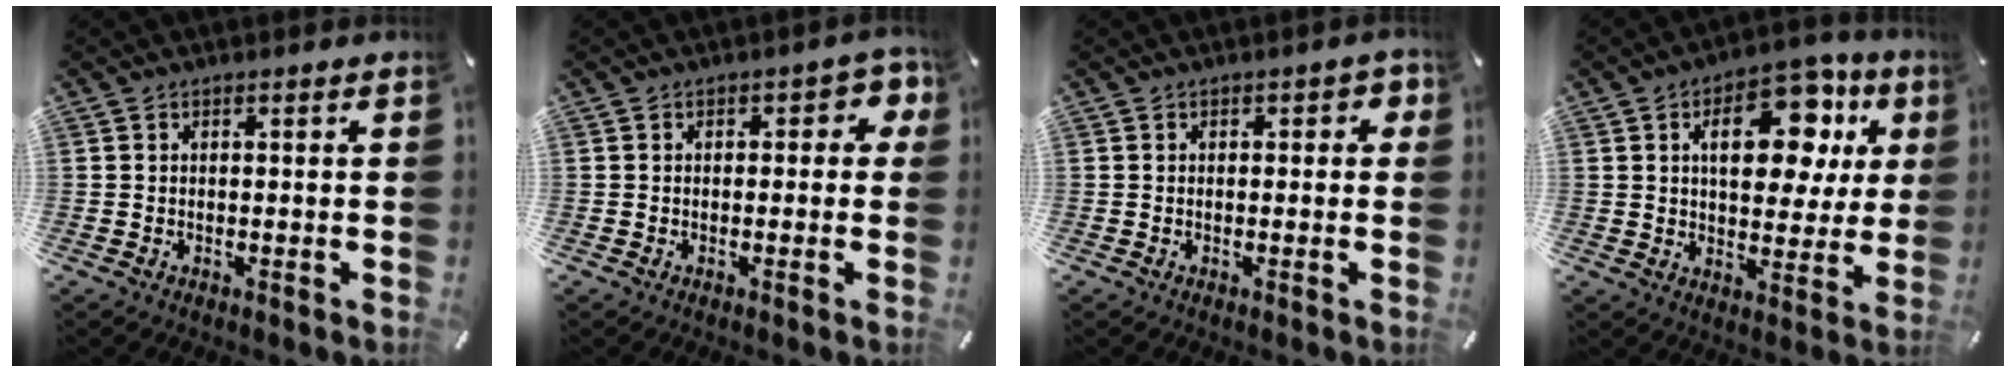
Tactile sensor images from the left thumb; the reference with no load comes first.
{"total": 3.4, "force": [0.3, 2.1, 2.7], "torque": [-0.031, 0.002, -0.002]}
{"total": 1.5, "force": [-0.2, 1.0, 1.1], "torque": [-0.012, 0.003, -0.006]}
{"total": 17.2, "force": [6.5, 9.9, 12.4], "torque": [-0.169, -0.018, 0.106]}